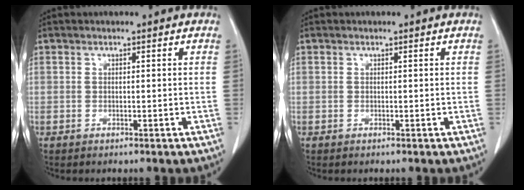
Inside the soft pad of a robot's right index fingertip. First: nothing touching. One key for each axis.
{"total": 0.0}